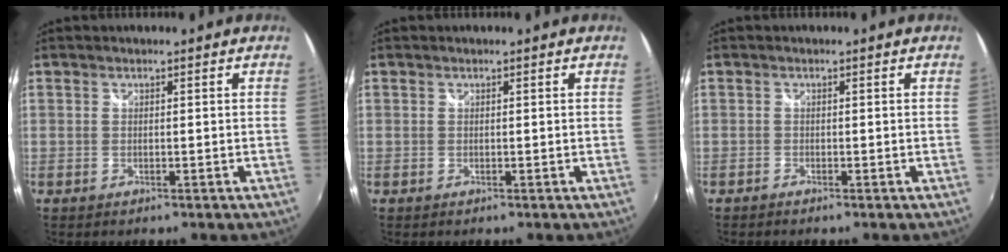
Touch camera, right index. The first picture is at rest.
{"total": 0.0}
{"total": 0.6, "force": [-0.6, 0.2, 0.1], "torque": [-0.006, -0.004, -0.014]}